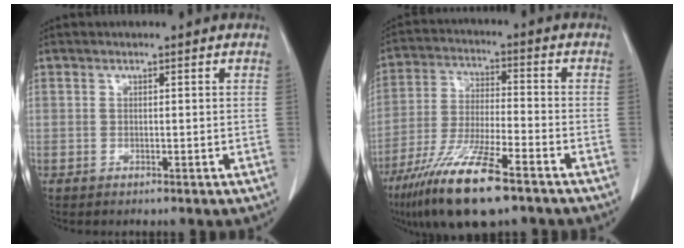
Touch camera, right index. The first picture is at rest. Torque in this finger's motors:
{"motor_torque": [0.63, -0.60, 0.79, 0.21]}